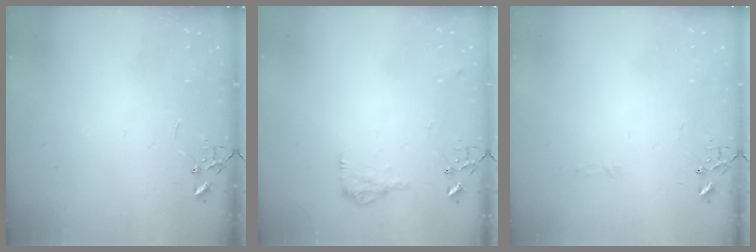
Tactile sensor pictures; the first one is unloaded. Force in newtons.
{"total": 9.5, "press": 9.5, "slide": 0.4}
{"total": 2.8, "press": 2.8, "slide": 0.4}